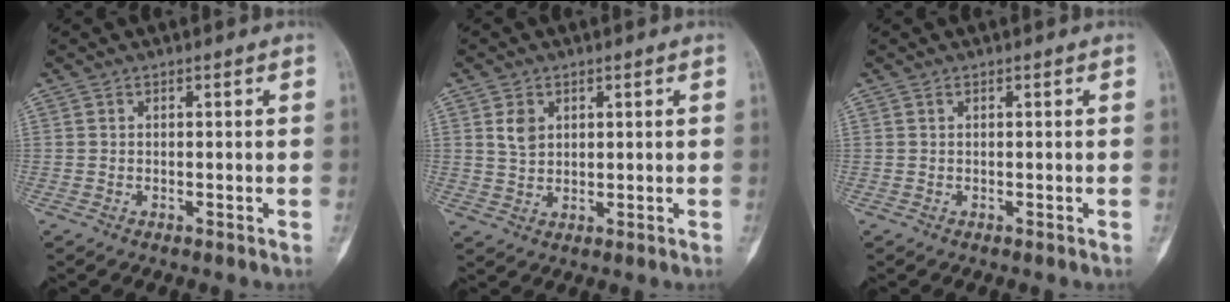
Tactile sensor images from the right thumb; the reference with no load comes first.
{"total": 3.5, "force": [1.3, 2.7, 1.9], "torque": [-0.020, -0.008, 0.028]}
{"total": 0.0}